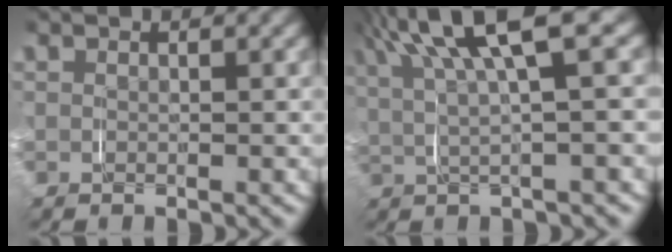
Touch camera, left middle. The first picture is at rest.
{"total": 8.9, "force": [4.8, 2.7, 7.0], "torque": [-0.119, 0.025, 0.068]}